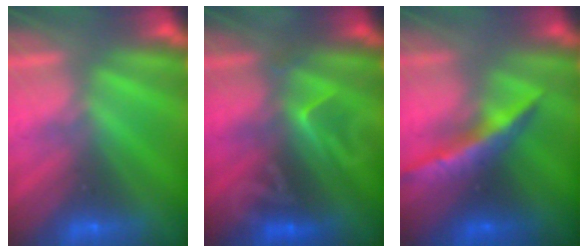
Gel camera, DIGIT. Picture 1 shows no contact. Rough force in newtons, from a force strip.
{"total": 2.4}
{"total": 8.3}